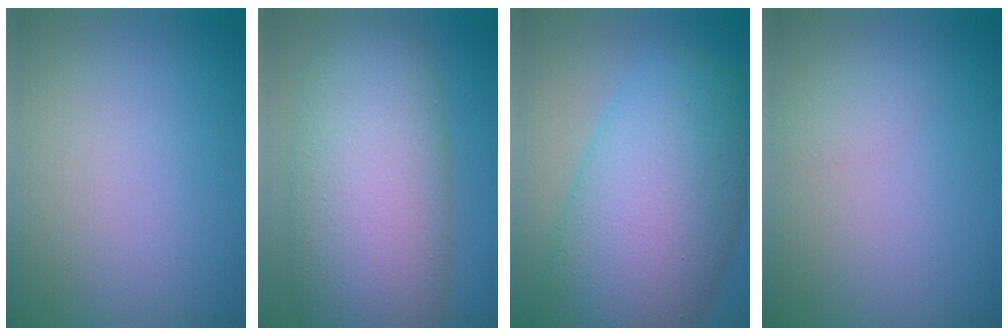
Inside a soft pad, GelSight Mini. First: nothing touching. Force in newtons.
{"total": 12.2, "press": 12.2, "slide": 0.4}
{"total": 13.4, "press": 13.4, "slide": 0.4}
{"total": 0.8, "press": 0.8, "slide": 0.0}